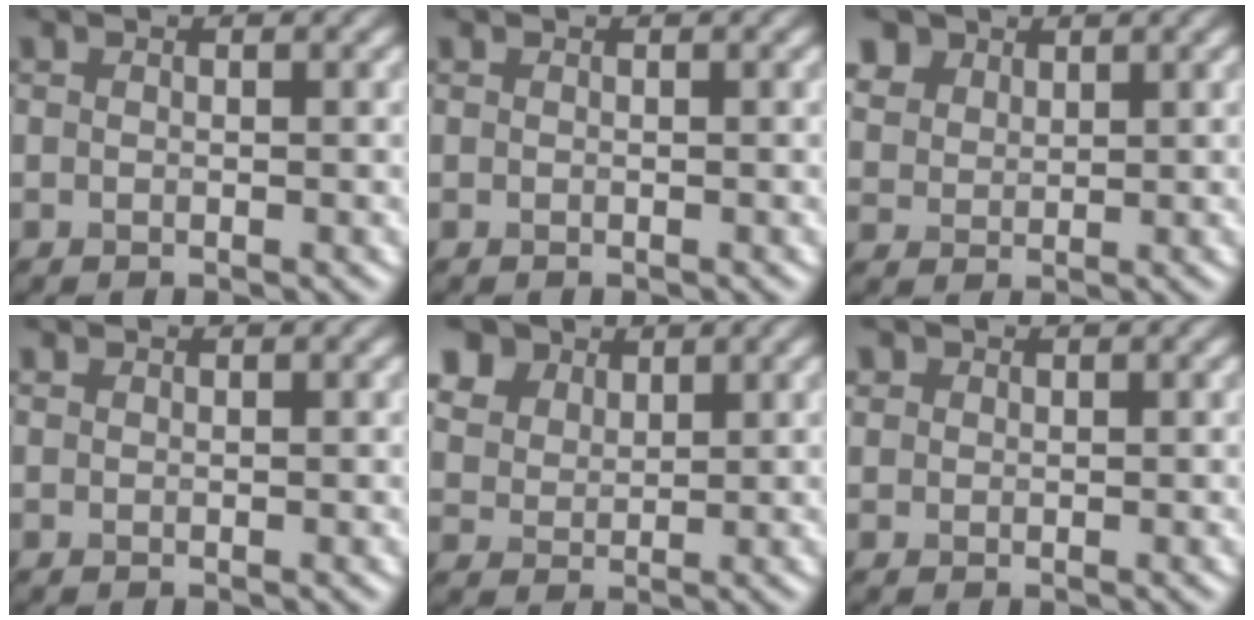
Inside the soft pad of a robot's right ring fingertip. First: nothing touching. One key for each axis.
{"total": 0.0}
{"total": 2.4, "fx": 2.0, "fy": 1.3, "fz": -0.2, "tx": -0.043, "ty": 0.002, "tz": 0.073}
{"total": 0.9, "fx": 0.0, "fy": -0.7, "fz": -0.6, "tx": -0.003, "ty": -0.004, "tz": 0.014}
{"total": 6.0, "fx": 4.6, "fy": 3.4, "fz": 1.6, "tx": -0.104, "ty": 0.011, "tz": 0.117}
{"total": 1.2, "fx": 0.0, "fy": -0.6, "fz": -1.0, "tx": -0.001, "ty": -0.003, "tz": 0.022}